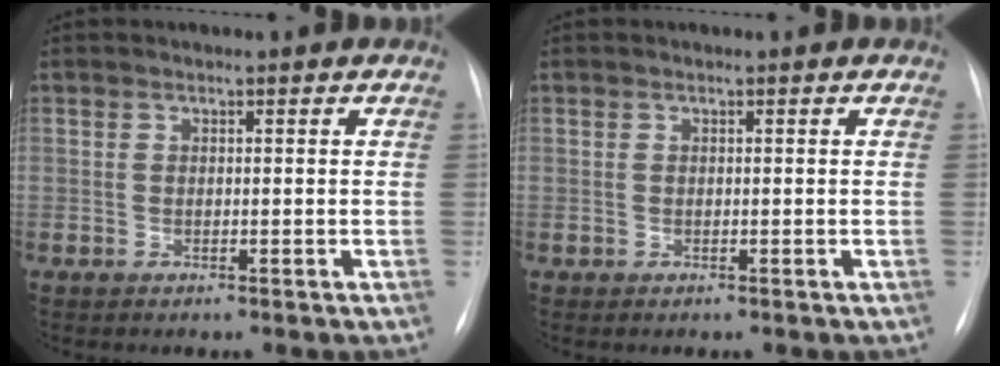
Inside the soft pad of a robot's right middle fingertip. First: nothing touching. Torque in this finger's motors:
{"motor_torque": [-0.46, -0.27, -0.03, 0.00]}